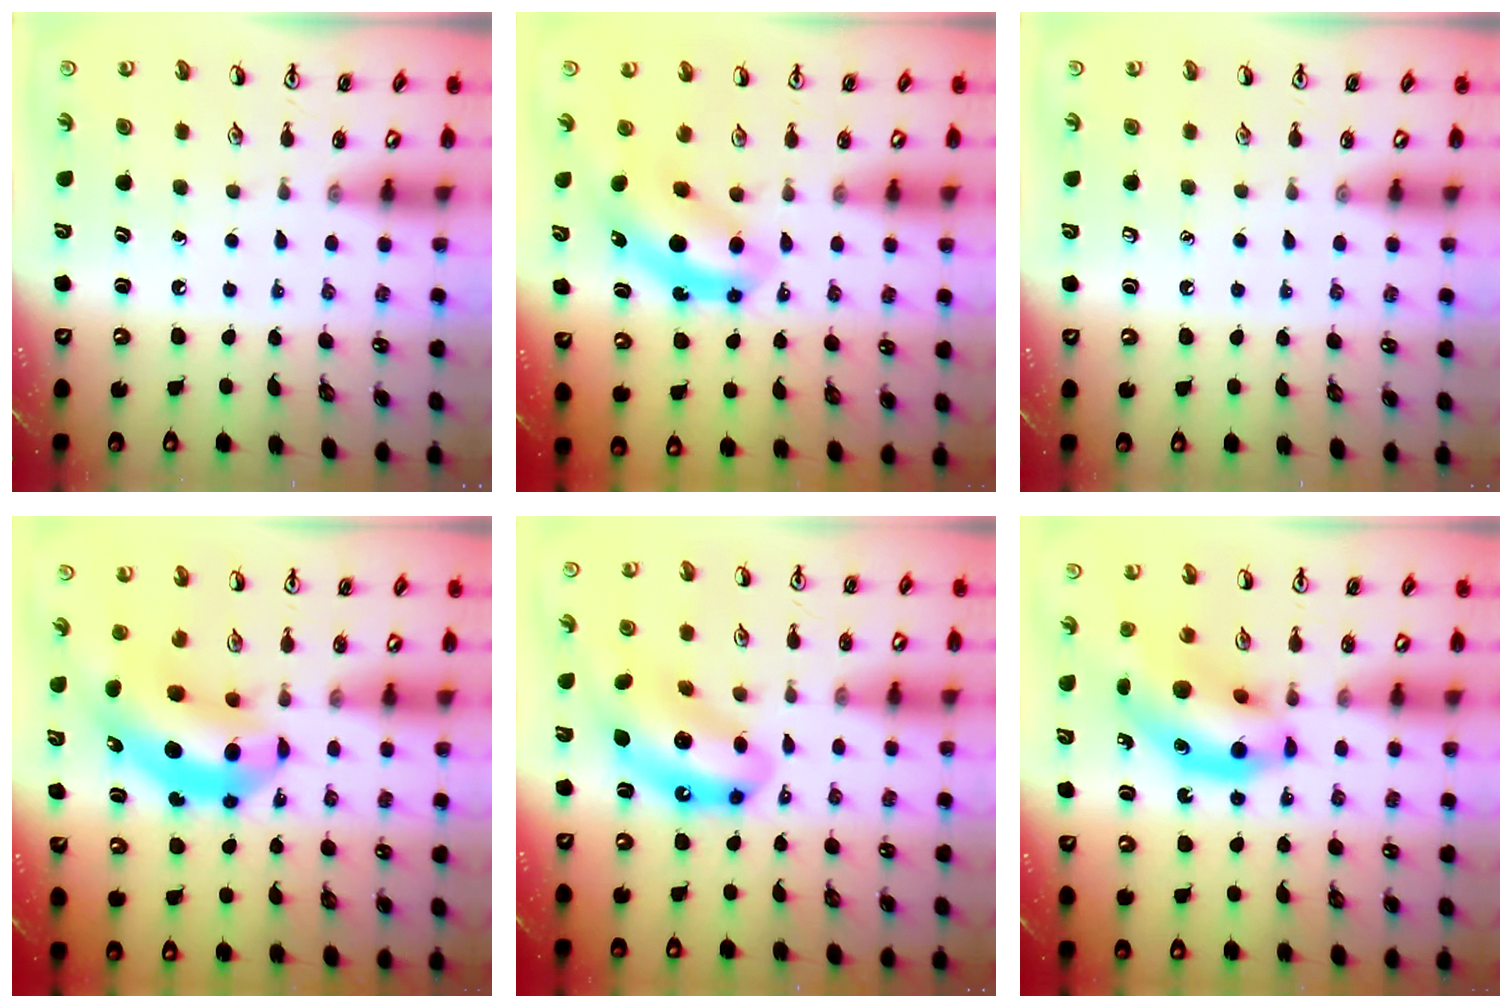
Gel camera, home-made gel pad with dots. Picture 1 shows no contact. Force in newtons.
{"total": 5.7, "press": 5.6, "slide": 1.3}
{"total": 0.0}
{"total": 10.9, "press": 10.4, "slide": 3.1}
{"total": 11.5, "press": 10.9, "slide": 3.8}
{"total": 12.1, "press": 11.6, "slide": 3.5}